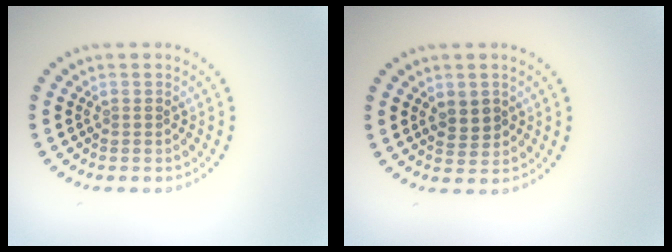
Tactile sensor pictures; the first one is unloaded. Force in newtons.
{"total": 1.6, "press": 1.6, "slide": 0.5}